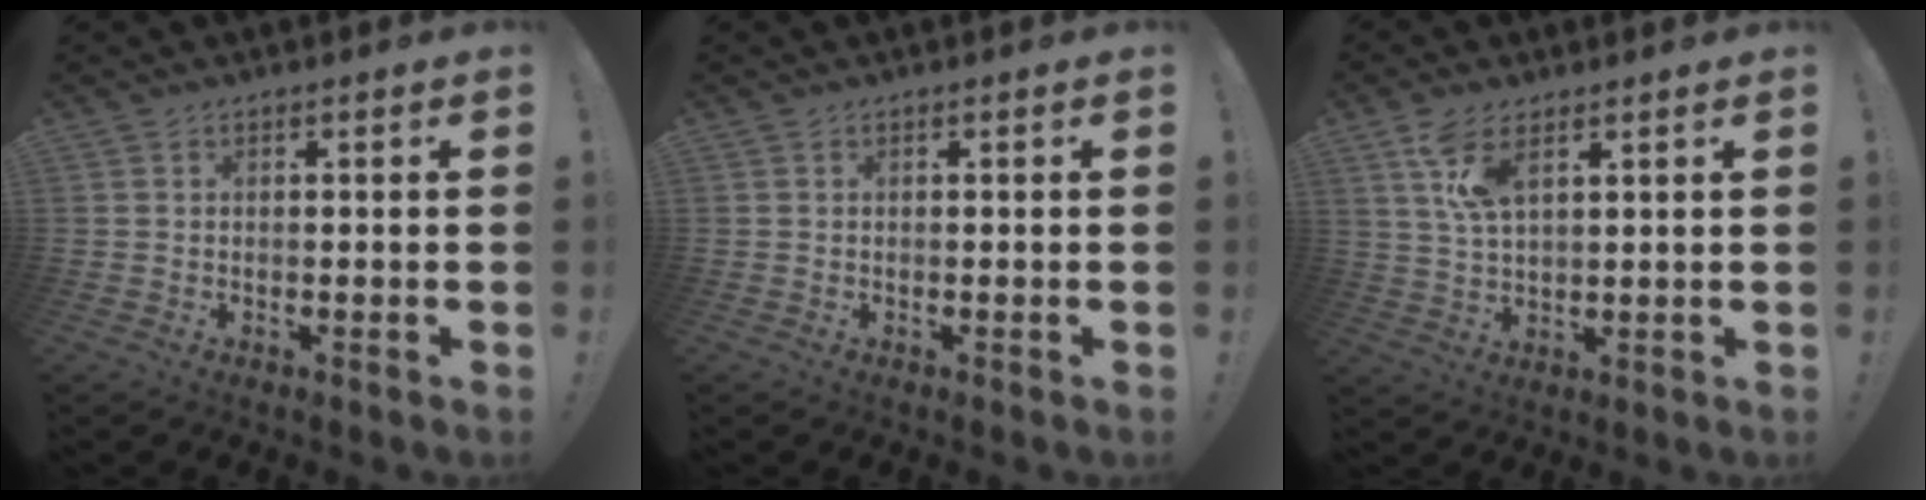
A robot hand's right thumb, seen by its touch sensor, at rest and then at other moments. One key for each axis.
{"total": 0.0}
{"total": 8.0, "fx": 4.4, "fy": 3.3, "fz": 5.9, "tx": -0.111, "ty": -0.010, "tz": 0.081}